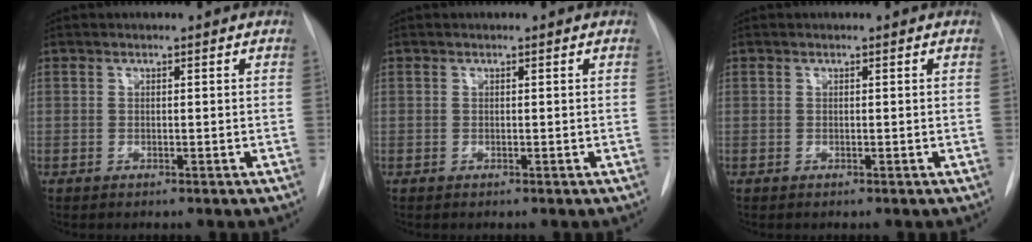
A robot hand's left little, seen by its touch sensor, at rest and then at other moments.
{"total": 0.0}
{"total": 0.0}